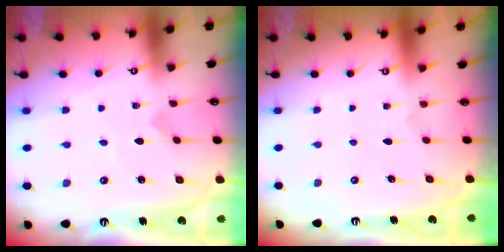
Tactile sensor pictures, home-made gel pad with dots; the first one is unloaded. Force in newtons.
{"total": 0.0}